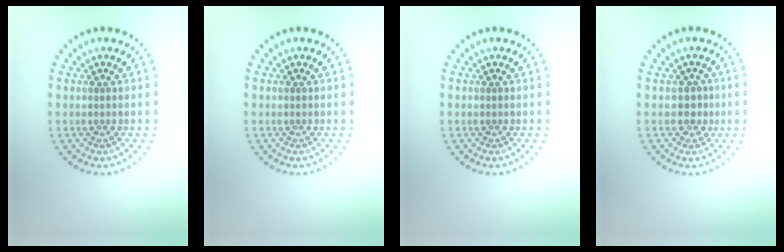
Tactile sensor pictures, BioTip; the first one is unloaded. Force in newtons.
{"total": 0.0}
{"total": 0.0}
{"total": 1.7, "press": 1.4, "slide": 0.9}